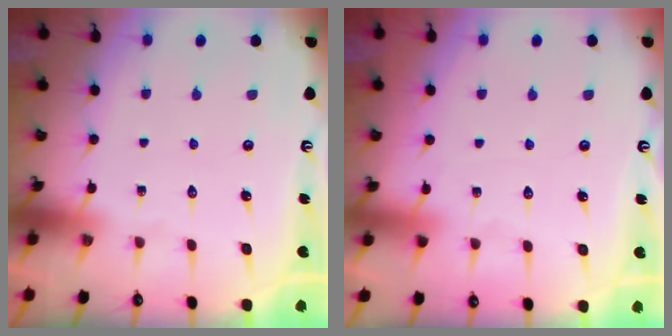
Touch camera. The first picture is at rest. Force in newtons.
{"total": 1.4, "press": 1.3, "slide": 0.3}